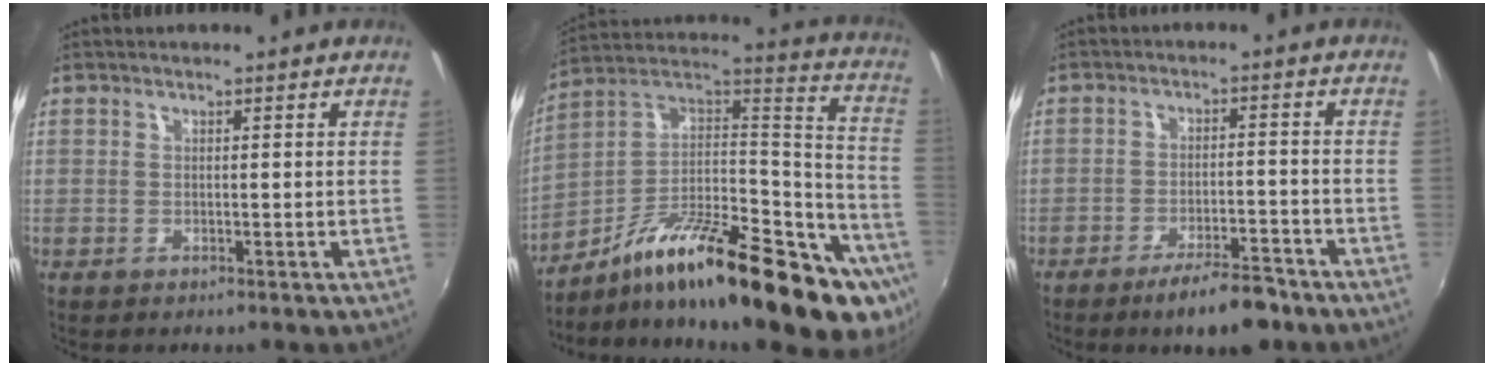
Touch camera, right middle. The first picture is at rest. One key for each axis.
{"total": 31.3, "fx": -18.0, "fy": 9.3, "fz": 23.9, "tx": -0.320, "ty": 0.002, "tz": -0.287}
{"total": 8.0, "fx": -6.1, "fy": 2.0, "fz": 4.8, "tx": -0.092, "ty": -0.001, "tz": -0.093}